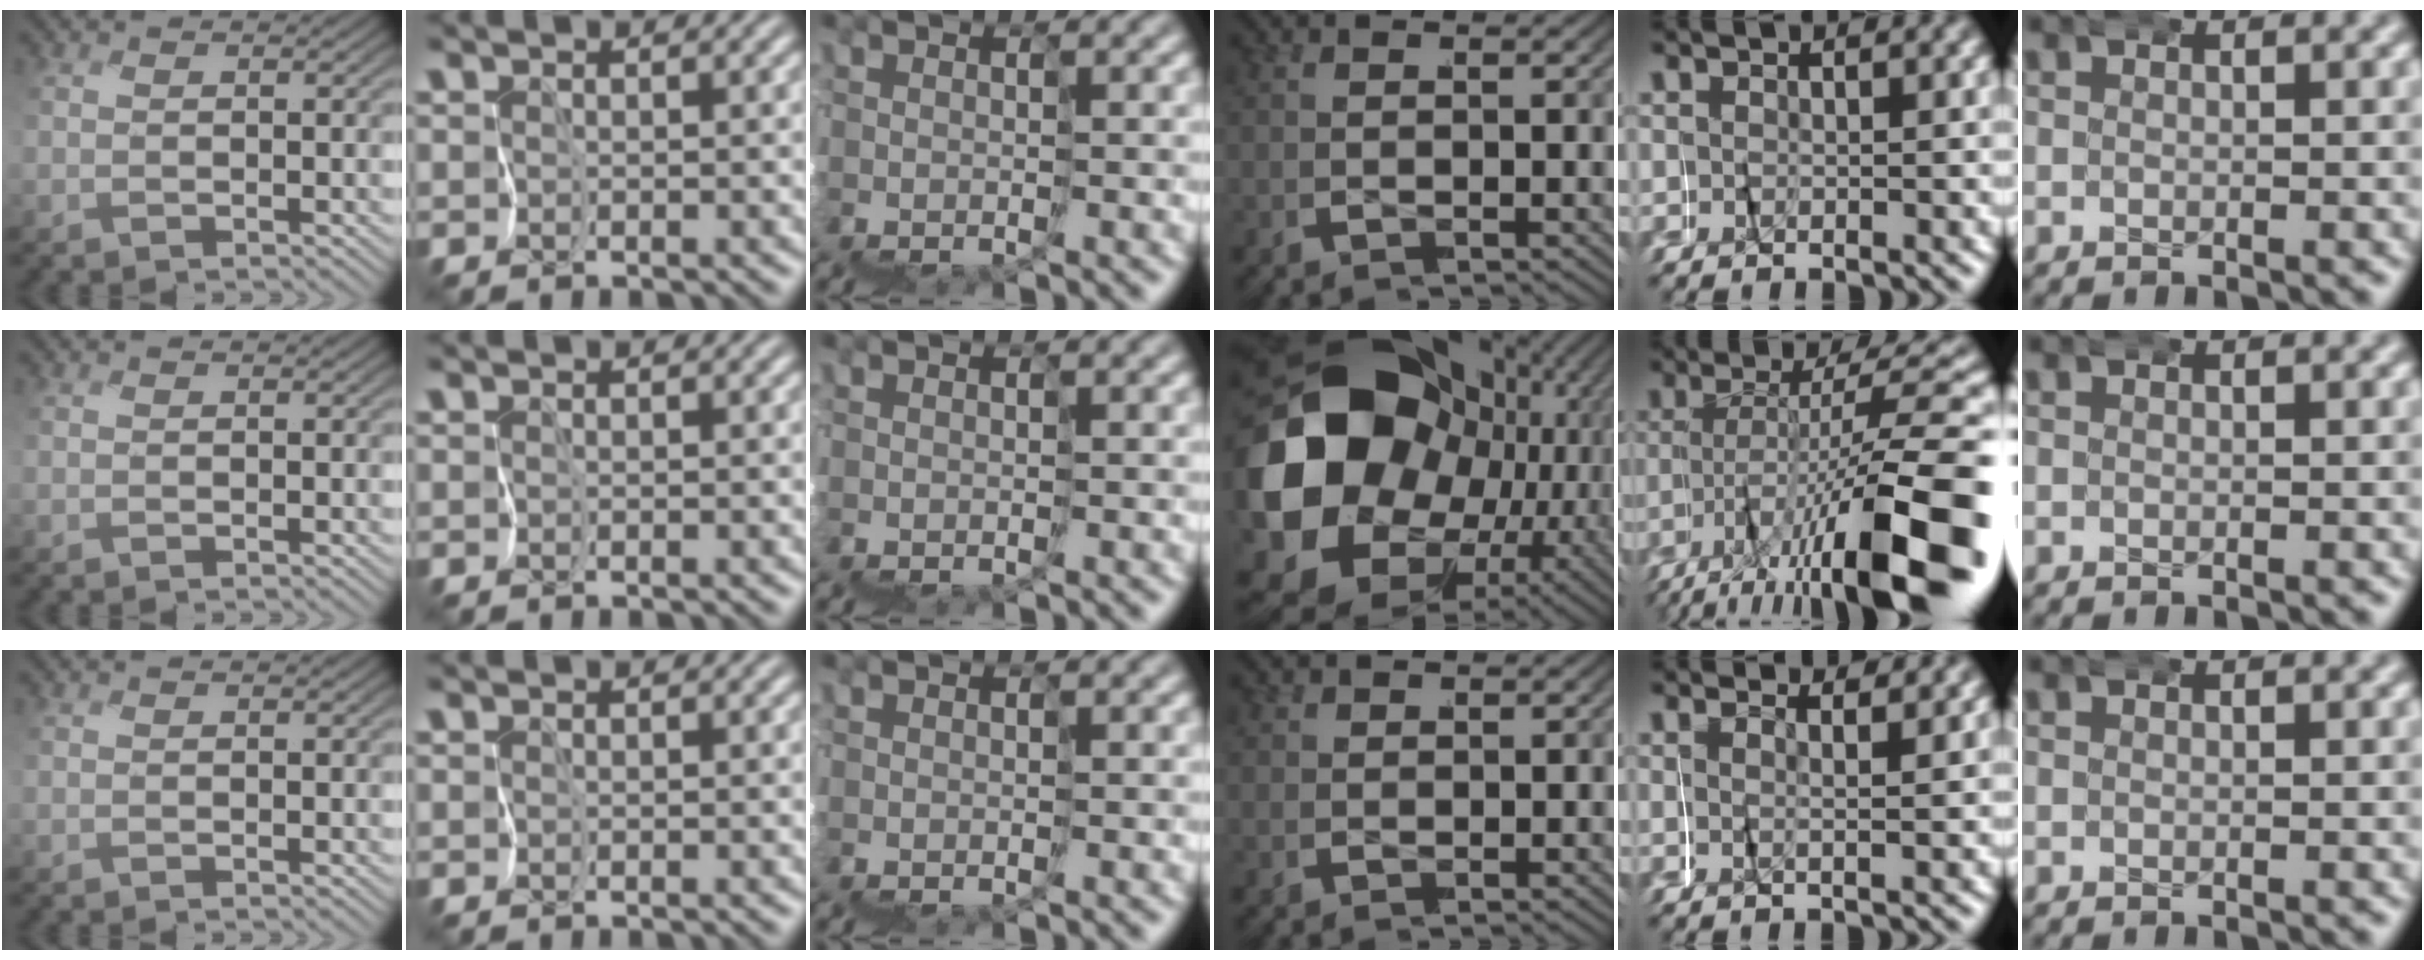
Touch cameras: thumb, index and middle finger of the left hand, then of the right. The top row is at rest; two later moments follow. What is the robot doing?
{"motion": "wrap", "object": "napkin"}